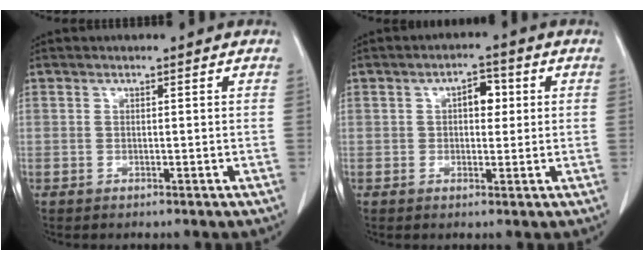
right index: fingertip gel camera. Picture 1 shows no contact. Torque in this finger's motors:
{"motor_torque": [0.41, 0.08, 0.12, 0.04]}